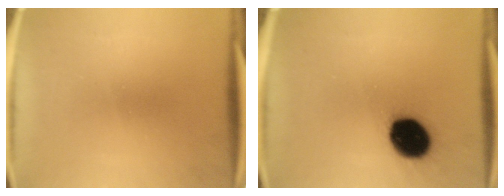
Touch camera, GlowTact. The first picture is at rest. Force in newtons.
{"total": 14.6}